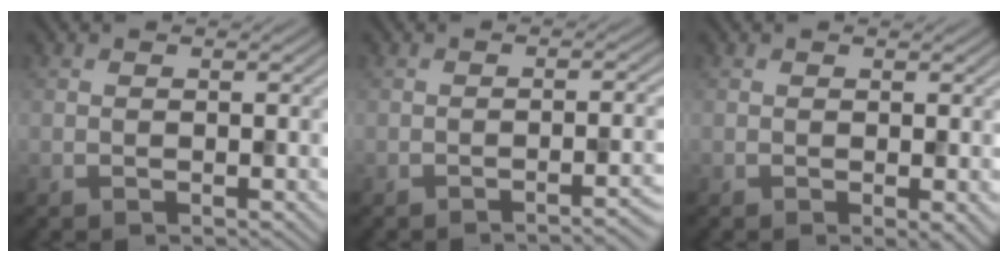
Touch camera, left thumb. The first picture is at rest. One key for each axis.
{"total": 3.4, "fx": -1.9, "fy": 0.6, "fz": 2.8, "tx": -0.025, "ty": 0.008, "tz": -0.035}
{"total": 1.1, "fx": 0.0, "fy": 0.2, "fz": 1.1, "tx": -0.014, "ty": -0.007, "tz": -0.002}